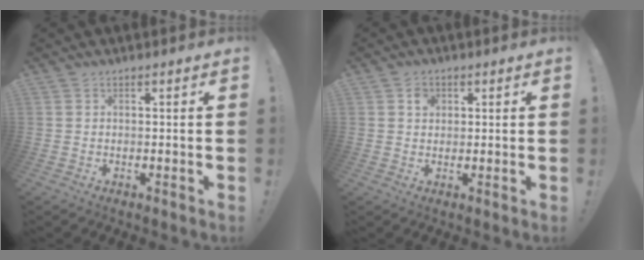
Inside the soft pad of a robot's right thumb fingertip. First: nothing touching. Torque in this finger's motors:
{"motor_torque": [0.66, 0.61, 0.26, 0.10, -0.02]}